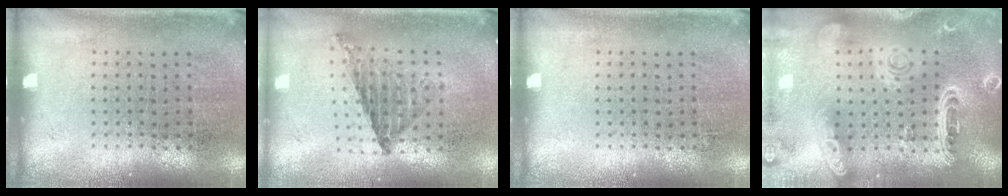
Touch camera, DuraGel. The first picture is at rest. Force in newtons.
{"total": 0.9, "press": 0.8, "slide": 0.2}
{"total": 0.0}
{"total": 2.8, "press": 2.5, "slide": 1.4}